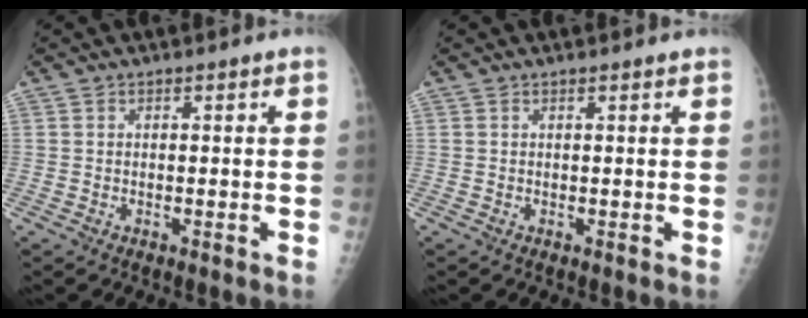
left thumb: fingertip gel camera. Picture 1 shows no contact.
{"total": 0.8, "force": [0.6, 0.3, 0.4], "torque": [-0.007, -0.001, 0.007]}